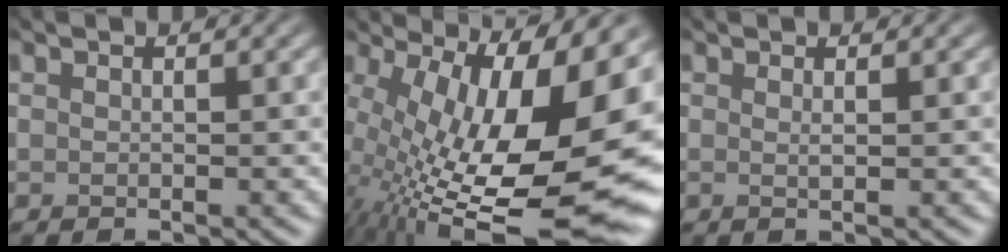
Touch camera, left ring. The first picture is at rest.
{"total": 18.8, "force": [-0.1, 7.3, 17.4], "torque": [-0.252, -0.025, 0.010]}
{"total": 0.6, "force": [0.2, 0.2, 0.5], "torque": [-0.002, 0.001, -0.003]}